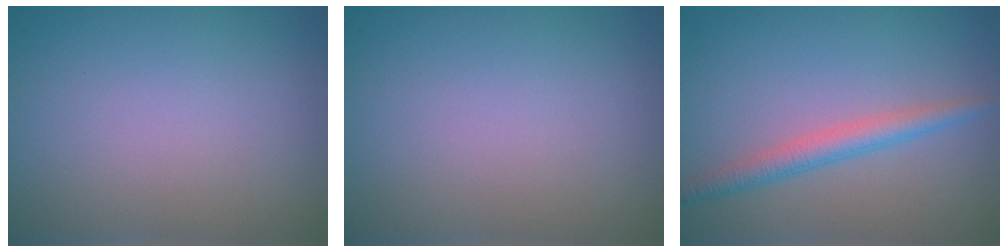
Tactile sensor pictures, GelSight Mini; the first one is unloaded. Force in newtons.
{"total": 0.0}
{"total": 2.6, "press": 2.6, "slide": 0.0}